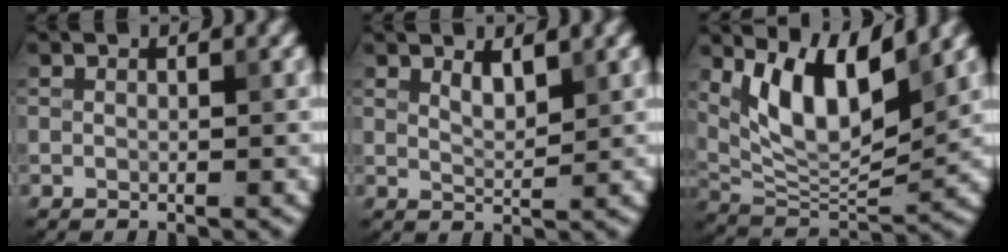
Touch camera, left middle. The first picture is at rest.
{"total": 1.7, "force": [1.1, 0.5, 1.2], "torque": [-0.027, -0.003, 0.022]}
{"total": 8.2, "force": [3.8, 3.1, 6.6], "torque": [-0.121, -0.013, 0.072]}